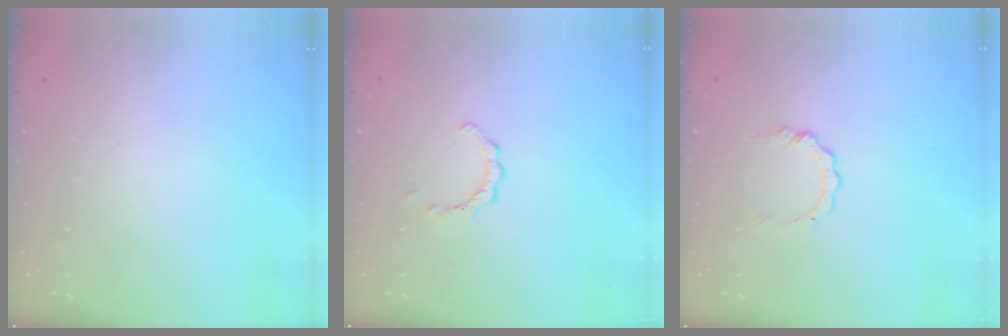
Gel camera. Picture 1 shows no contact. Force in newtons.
{"total": 2.2, "press": 2.2, "slide": 0.2}
{"total": 3.9, "press": 3.9, "slide": 0.5}